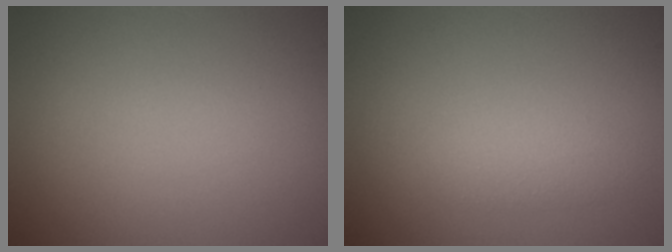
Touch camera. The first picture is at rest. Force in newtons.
{"total": 1.6, "press": 1.6, "slide": 0.1}